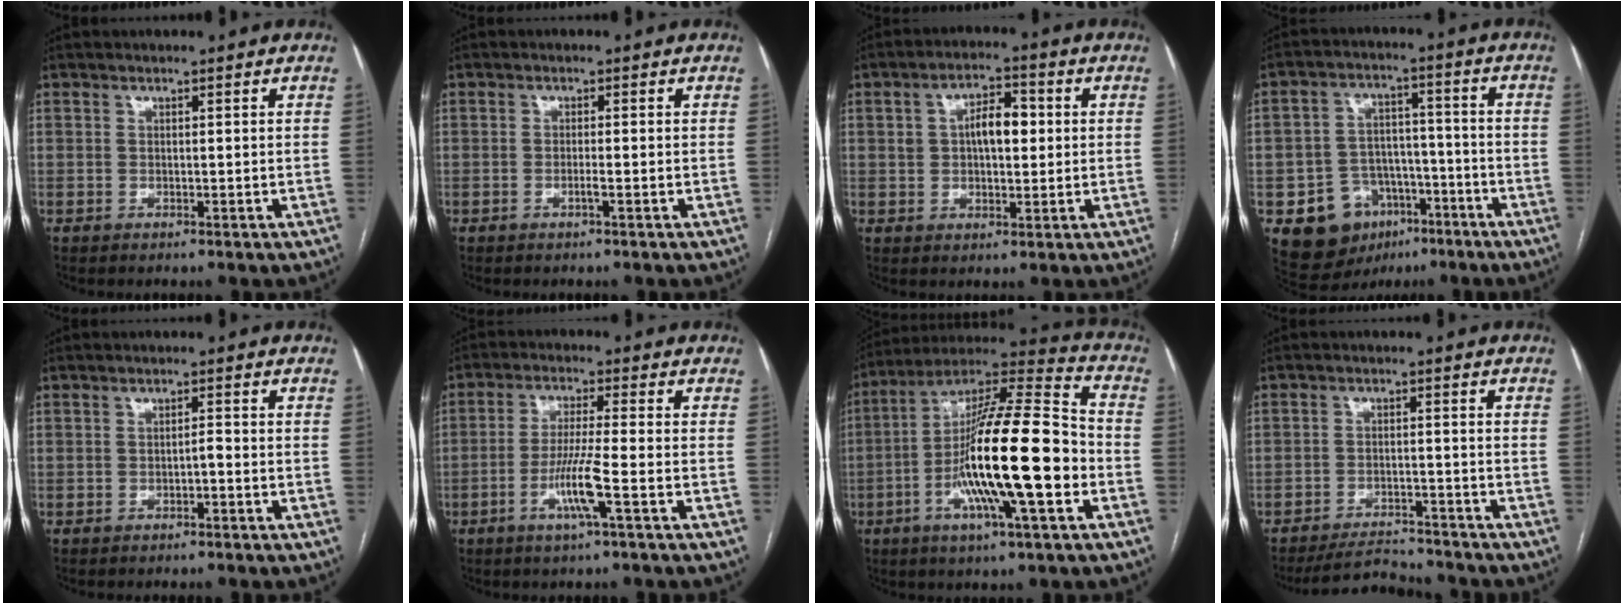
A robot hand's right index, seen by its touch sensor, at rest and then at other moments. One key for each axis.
{"total": 1.1, "fx": -0.5, "fy": -0.1, "fz": 0.9, "tx": -0.019, "ty": 0.001, "tz": -0.010}
{"total": 6.8, "fx": 1.0, "fy": 3.3, "fz": 5.8, "tx": -0.101, "ty": 0.022, "tz": 0.018}
{"total": 11.3, "fx": -5.6, "fy": 8.9, "fz": 4.1, "tx": -0.067, "ty": 0.033, "tz": -0.077}
{"total": 1.1, "fx": -0.6, "fy": 0.2, "fz": 0.9, "tx": -0.014, "ty": 0.002, "tz": -0.011}
{"total": 7.0, "fx": -2.6, "fy": -0.7, "fz": 6.4, "tx": -0.125, "ty": -0.009, "tz": -0.053}
{"total": 20.5, "fx": -4.9, "fy": 1.9, "fz": 19.8, "tx": -0.351, "ty": -0.001, "tz": -0.086}
{"total": 6.4, "fx": -6.3, "fy": 0.9, "fz": 0.4, "tx": -0.007, "ty": -0.005, "tz": -0.104}